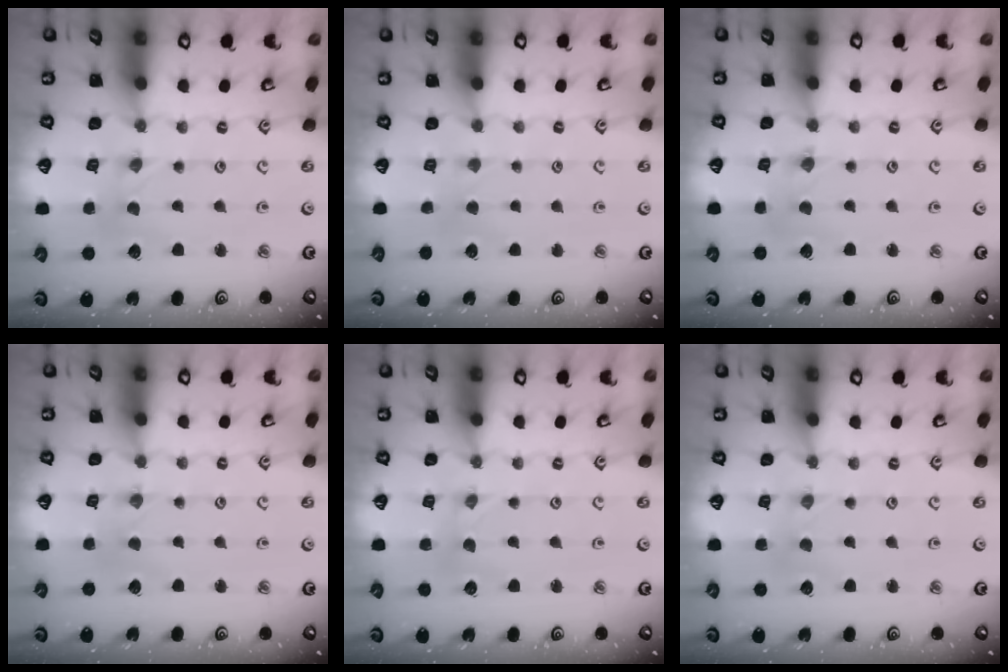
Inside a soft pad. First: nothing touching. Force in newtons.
{"total": 2.3, "press": 2.3, "slide": 0.3}
{"total": 1.4, "press": 1.3, "slide": 0.3}
{"total": 0.9, "press": 0.9, "slide": 0.2}
{"total": 1.2, "press": 1.2, "slide": 0.1}
{"total": 0.8, "press": 0.8, "slide": 0.2}